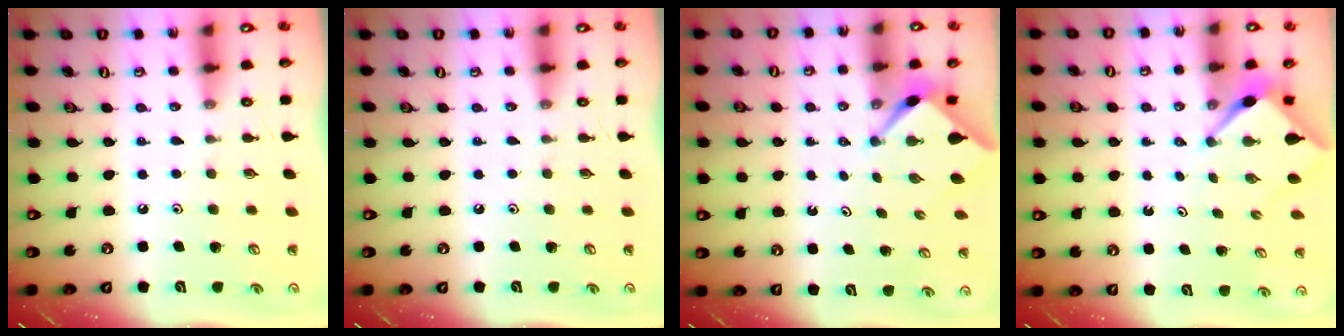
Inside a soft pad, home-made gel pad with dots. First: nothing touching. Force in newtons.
{"total": 0.0}
{"total": 2.6, "press": 2.5, "slide": 0.4}
{"total": 2.7, "press": 2.7, "slide": 0.3}